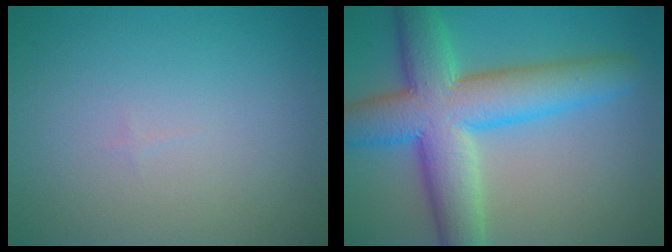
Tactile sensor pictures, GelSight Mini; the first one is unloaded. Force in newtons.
{"total": 10.0, "press": 10.0, "slide": 0.5}